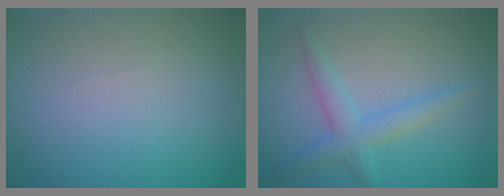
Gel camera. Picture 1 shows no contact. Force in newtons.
{"total": 2.8, "press": 2.8, "slide": 0.1}